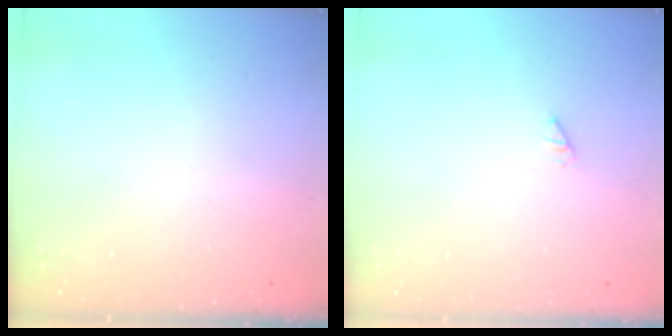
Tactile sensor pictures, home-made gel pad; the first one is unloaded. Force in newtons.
{"total": 0.0}